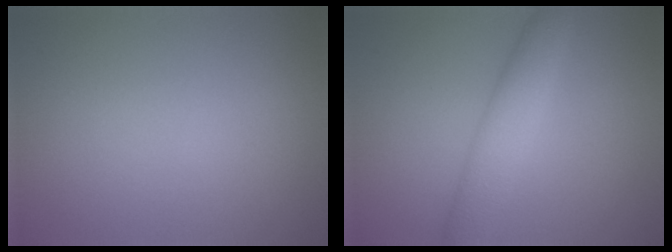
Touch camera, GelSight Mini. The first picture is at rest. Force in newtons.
{"total": 4.0, "press": 4.0, "slide": 0.1}